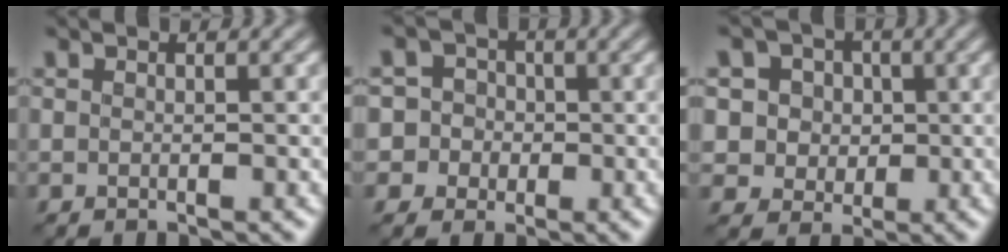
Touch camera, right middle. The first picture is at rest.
{"total": 5.4, "force": [-0.5, 5.3, 0.9], "torque": [0.004, 0.023, -0.034]}
{"total": 6.2, "force": [2.1, 5.4, 2.2], "torque": [-0.035, 0.018, 0.023]}